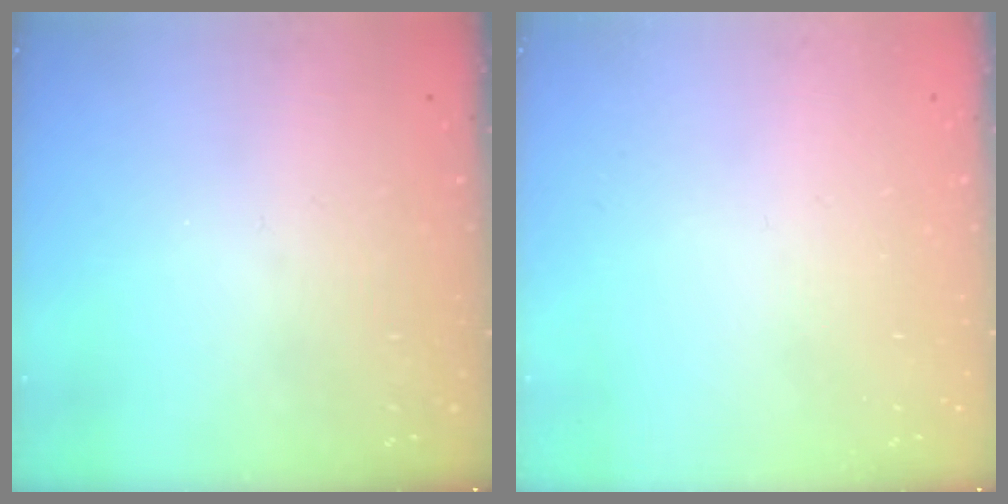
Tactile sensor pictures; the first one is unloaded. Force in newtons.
{"total": 0.0}